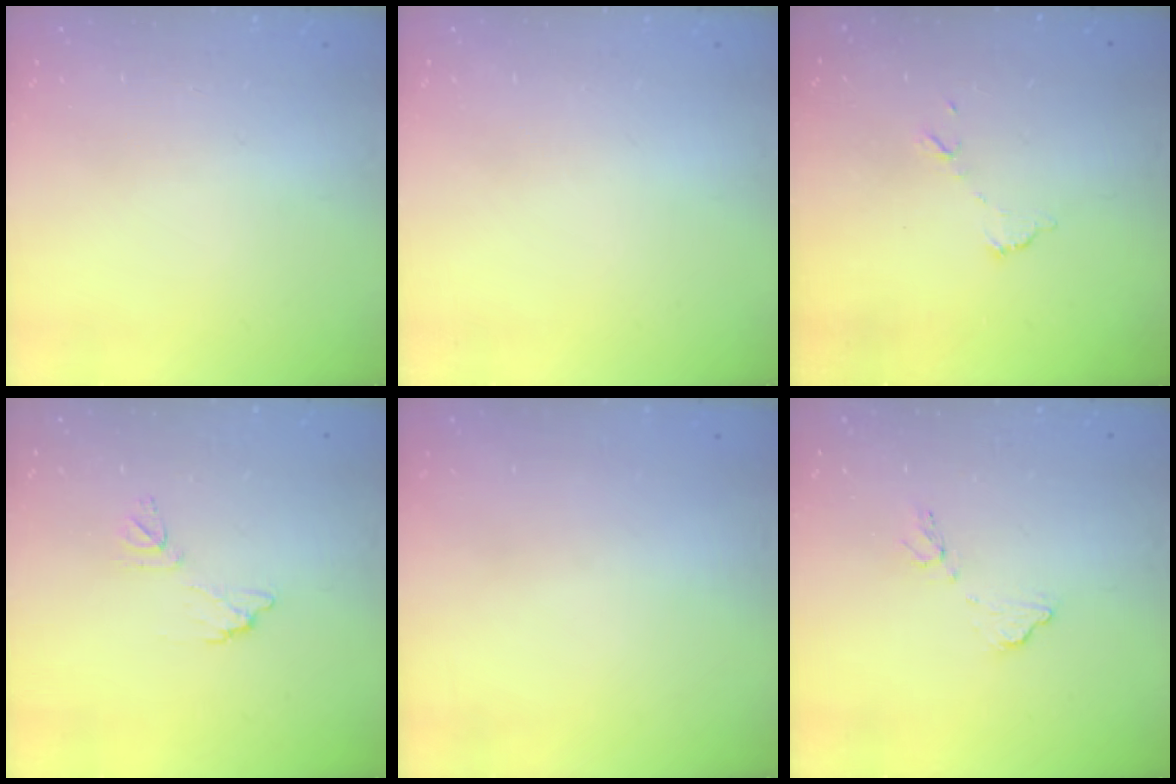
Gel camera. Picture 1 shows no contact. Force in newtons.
{"total": 0.0}
{"total": 6.2, "press": 6.2, "slide": 0.2}
{"total": 6.6, "press": 6.6, "slide": 0.4}
{"total": 3.0, "press": 3.0, "slide": 0.1}
{"total": 9.8, "press": 9.8, "slide": 0.5}